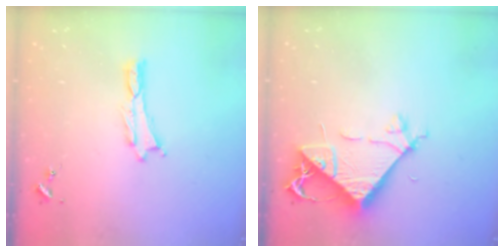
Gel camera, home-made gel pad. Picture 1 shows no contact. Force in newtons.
{"total": 8.5, "press": 8.5, "slide": 0.7}